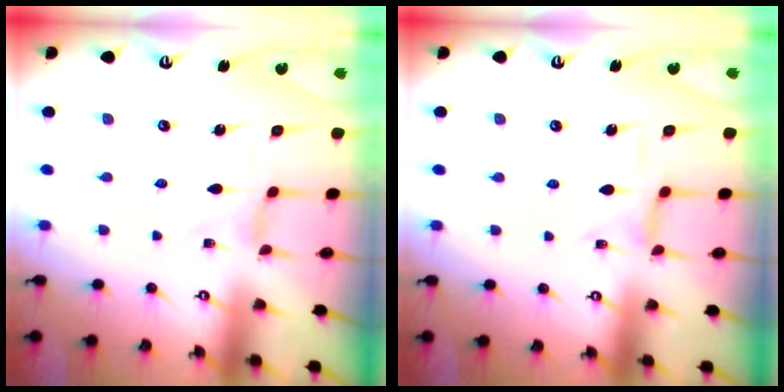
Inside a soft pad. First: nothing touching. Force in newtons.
{"total": 2.7, "press": 2.6, "slide": 0.6}